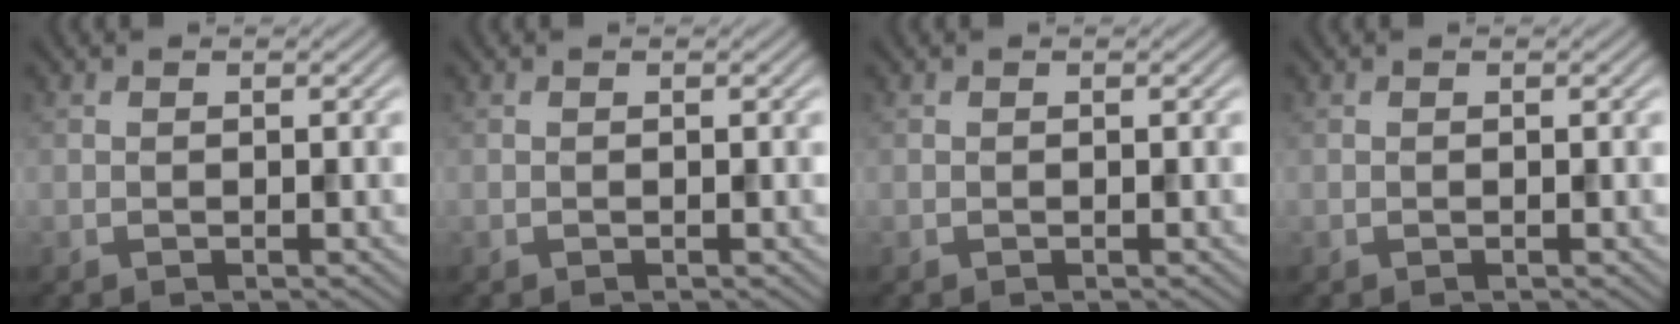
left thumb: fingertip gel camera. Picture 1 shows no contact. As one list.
[{"total": 0.0}, {"total": 0.0}, {"total": 0.0}]